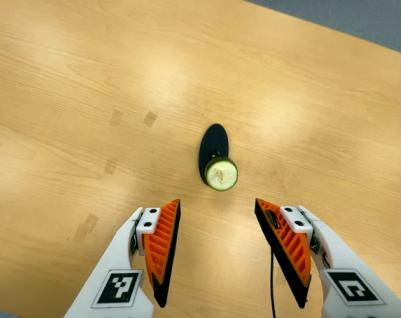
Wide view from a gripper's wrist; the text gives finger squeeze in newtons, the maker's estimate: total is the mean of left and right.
{"total": 0.0}